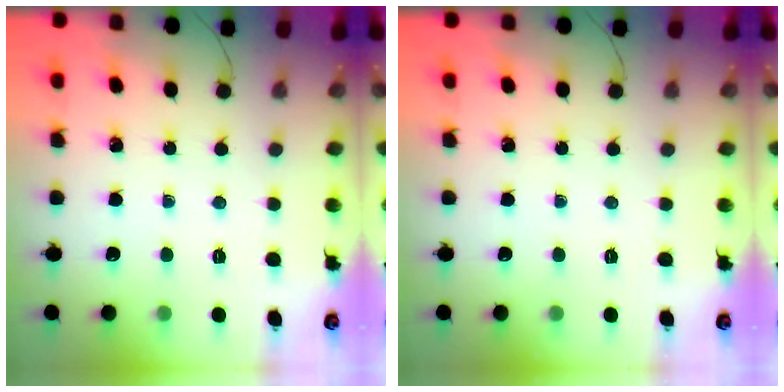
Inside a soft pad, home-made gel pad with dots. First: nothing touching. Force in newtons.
{"total": 0.0}